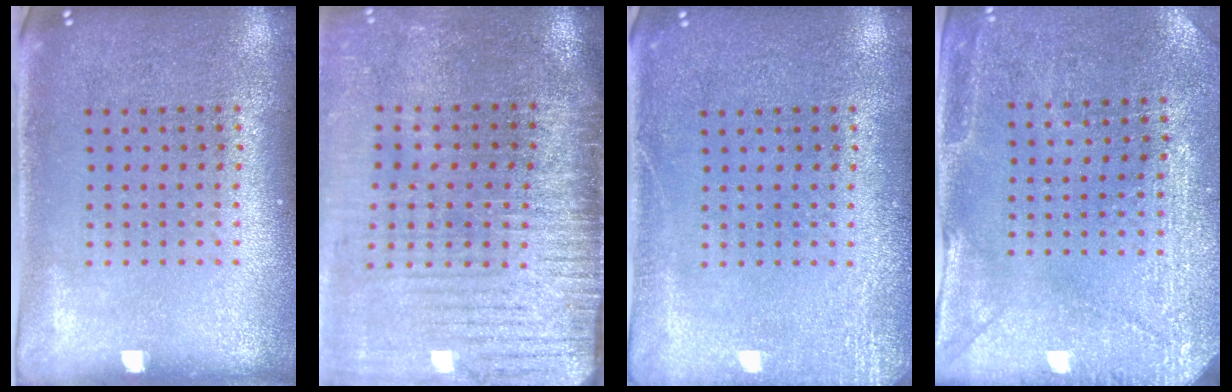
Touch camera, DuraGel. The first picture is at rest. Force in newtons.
{"total": 4.2, "press": 3.6, "slide": 2.2}
{"total": 2.3, "press": 2.3, "slide": 0.4}
{"total": 2.9, "press": 2.8, "slide": 0.6}